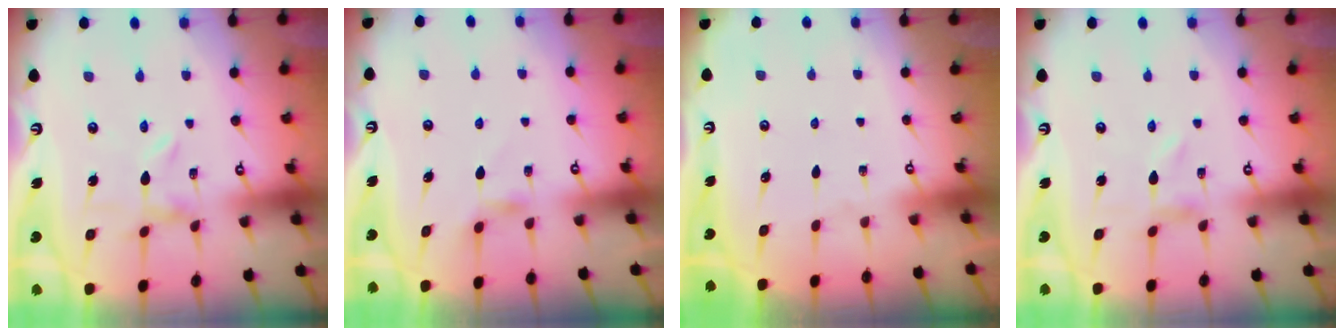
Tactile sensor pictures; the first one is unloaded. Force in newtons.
{"total": 3.3, "press": 3.3, "slide": 0.5}
{"total": 0.0}
{"total": 0.0}